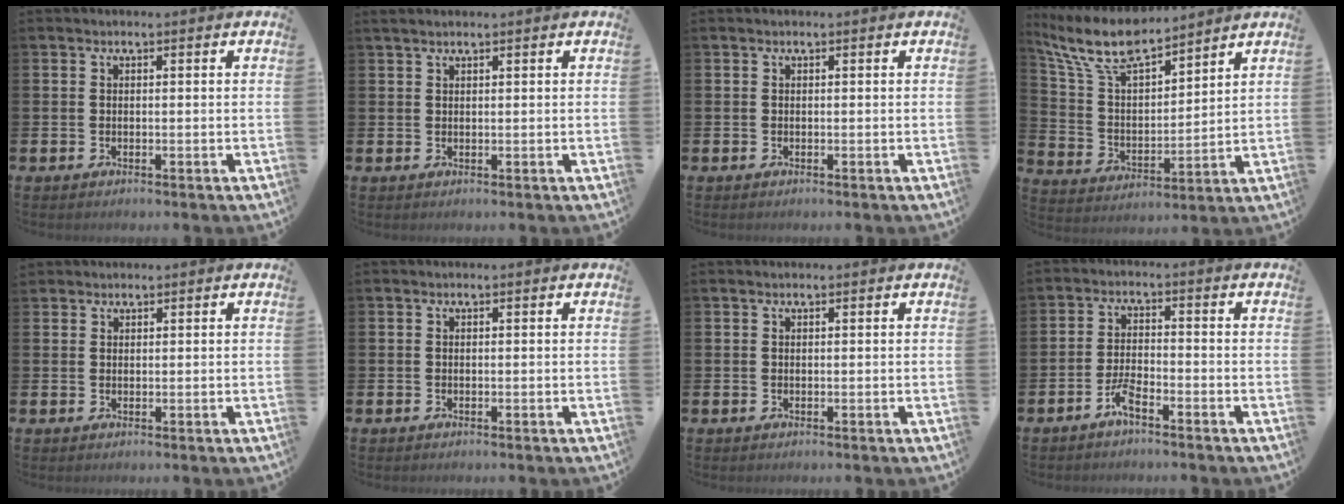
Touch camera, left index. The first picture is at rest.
{"total": 1.1, "force": [1.0, 0.1, 0.4], "torque": [-0.008, 0.001, 0.017]}
{"total": 0.0}
{"total": 9.3, "force": [8.3, 2.0, 3.8], "torque": [-0.114, -0.042, 0.150]}
{"total": 1.4, "force": [1.3, 0.6, -0.1], "torque": [0.008, 0.000, 0.024]}
{"total": 0.0}
{"total": 0.0}
{"total": 3.1, "force": [-2.3, 0.6, 2.1], "torque": [-0.049, 0.006, -0.042]}